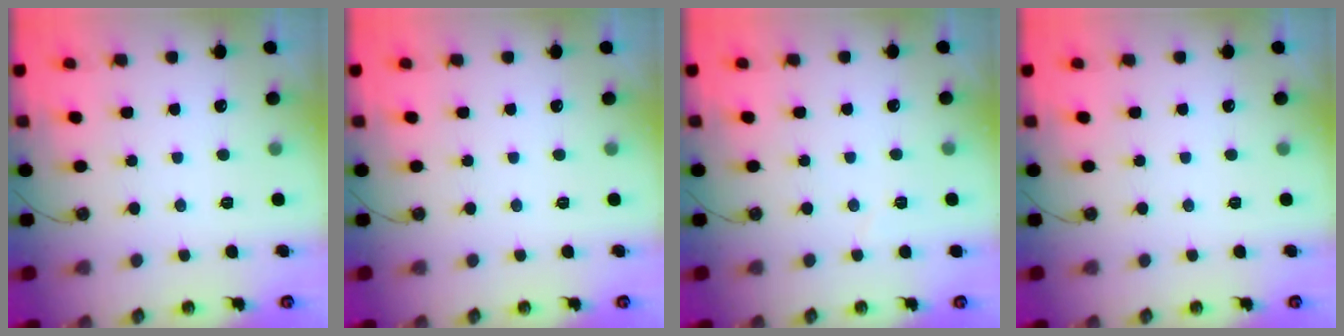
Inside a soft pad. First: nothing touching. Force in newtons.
{"total": 0.0}
{"total": 2.9, "press": 2.7, "slide": 1.1}
{"total": 0.0}